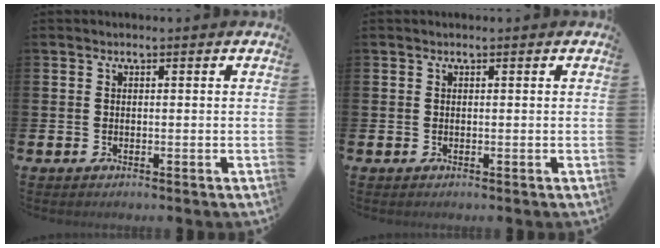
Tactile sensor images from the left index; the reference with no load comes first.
{"total": 0.0}